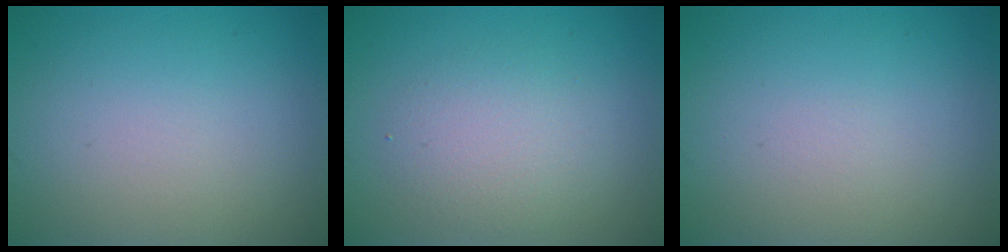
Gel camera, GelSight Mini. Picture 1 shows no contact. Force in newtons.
{"total": 2.9, "press": 2.9, "slide": 0.2}
{"total": 0.0}